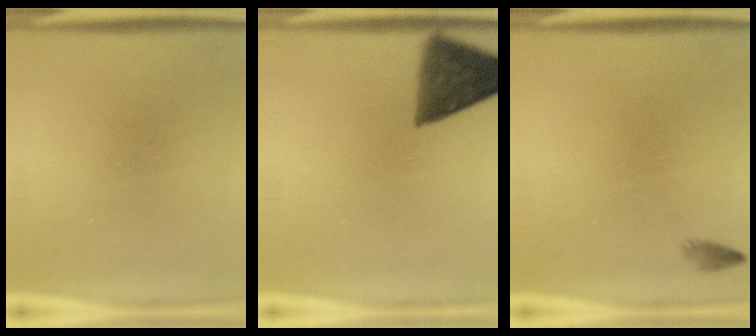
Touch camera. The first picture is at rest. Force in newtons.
{"total": 10.3}
{"total": 0.8}